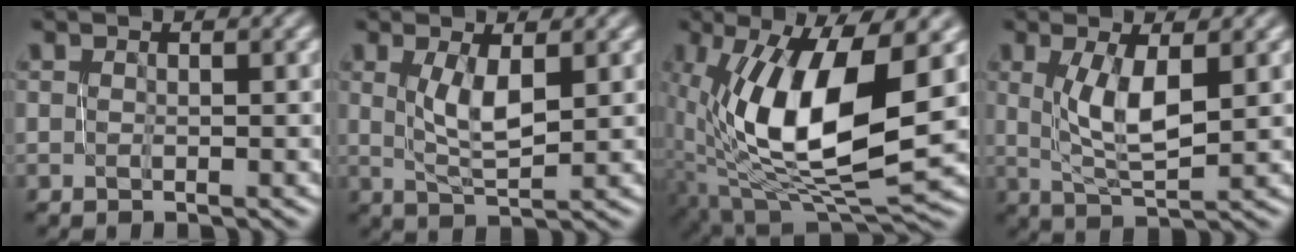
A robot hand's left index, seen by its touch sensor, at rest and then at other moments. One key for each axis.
{"total": 3.6, "fx": 1.0, "fy": 1.2, "fz": 3.2, "tx": -0.067, "ty": 0.001, "tz": 0.022}
{"total": 12.4, "fx": 1.1, "fy": 5.0, "fz": 11.3, "tx": -0.206, "ty": -0.010, "tz": 0.020}
{"total": 4.7, "fx": 1.0, "fy": 1.6, "fz": 4.3, "tx": -0.084, "ty": 0.001, "tz": 0.024}